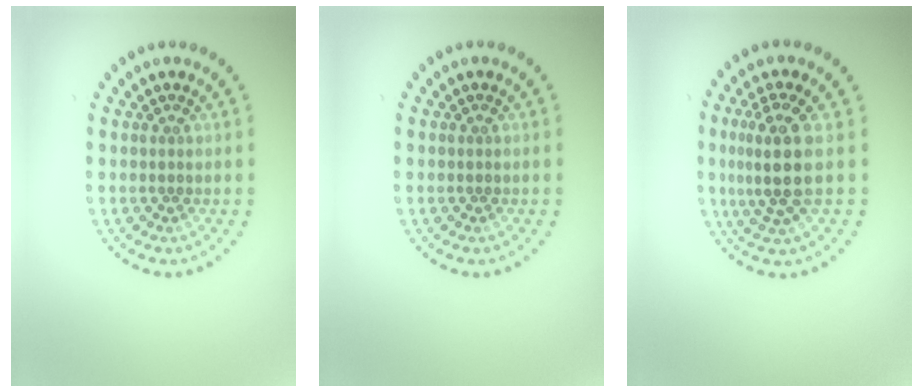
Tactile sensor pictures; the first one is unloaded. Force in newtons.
{"total": 0.0}
{"total": 3.8, "press": 3.1, "slide": 2.3}